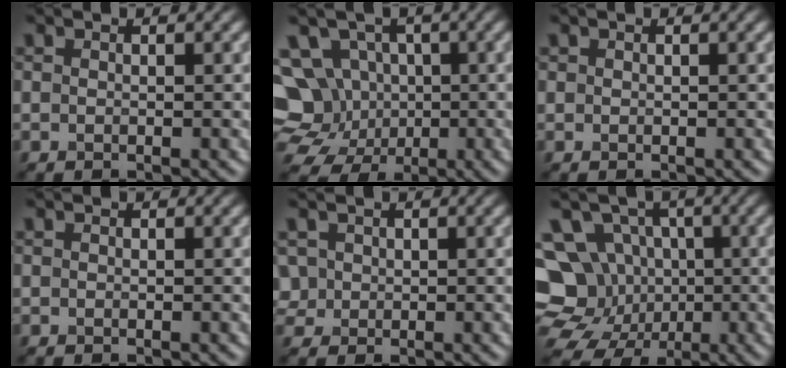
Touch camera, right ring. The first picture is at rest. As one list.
[{"total": 8.0, "force": [-1.1, 7.4, 3.0], "torque": [-0.067, 0.022, -0.033]}, {"total": 0.8, "force": [-0.2, -0.5, -0.6], "torque": [-0.003, 0.001, 0.012]}, {"total": 0.0}, {"total": 1.2, "force": [0.2, 1.0, -0.6], "torque": [-0.004, 0.008, 0.031]}, {"total": 10.7, "force": [-2.1, 9.7, 4.0], "torque": [-0.088, 0.017, -0.044]}]